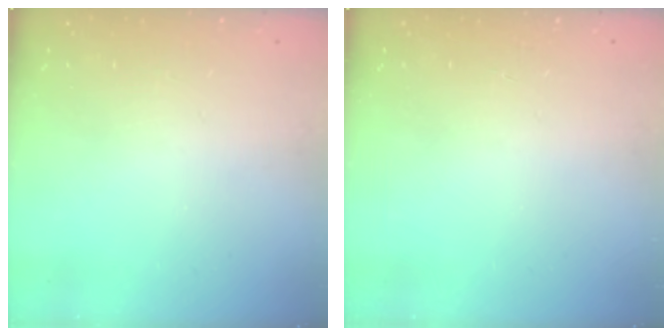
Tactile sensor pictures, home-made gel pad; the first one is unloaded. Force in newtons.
{"total": 0.0}